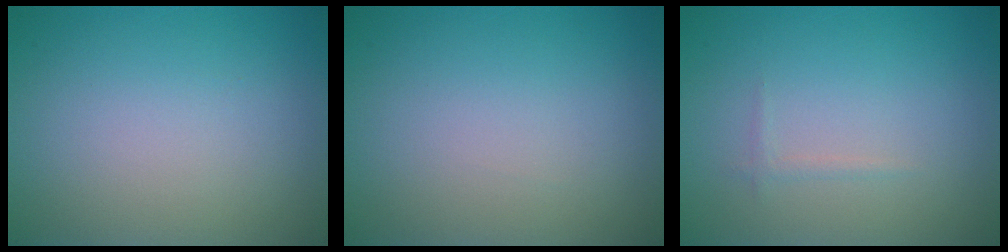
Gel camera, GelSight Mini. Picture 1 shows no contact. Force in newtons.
{"total": 0.0}
{"total": 0.5, "press": 0.5, "slide": 0.1}